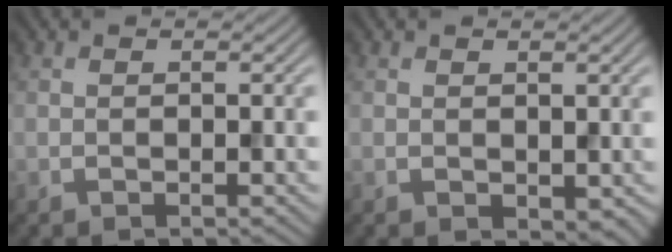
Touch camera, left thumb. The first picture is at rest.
{"total": 1.2, "force": [0.3, 0.8, 0.8], "torque": [-0.013, -0.006, 0.011]}